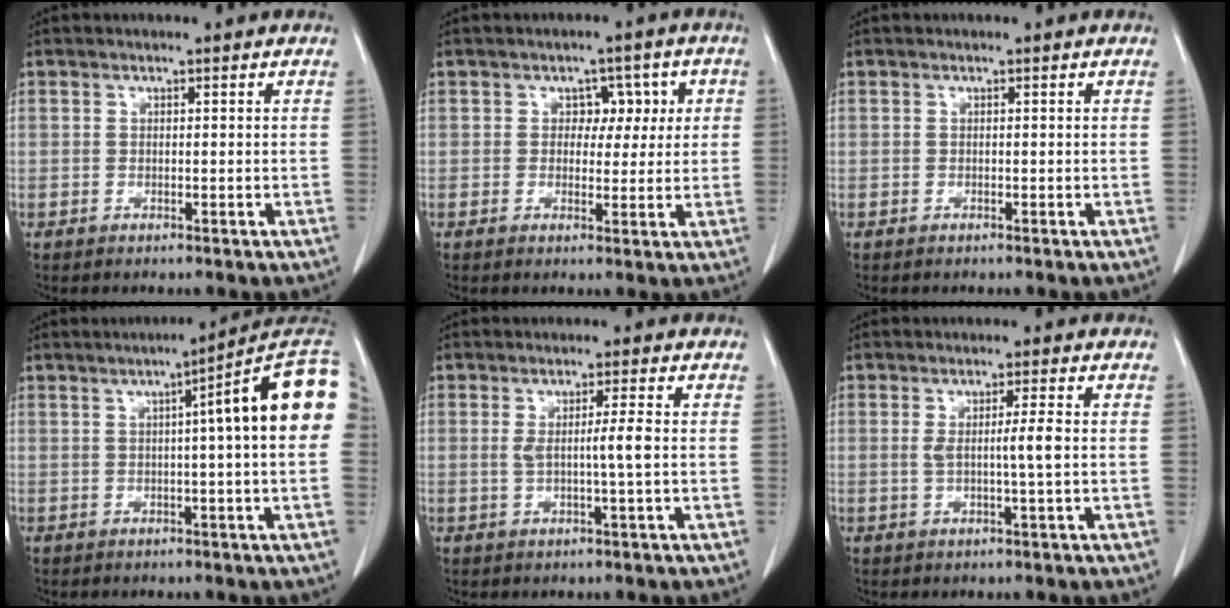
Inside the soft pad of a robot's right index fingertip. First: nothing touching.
{"total": 4.5, "force": [0.9, 3.3, 2.9], "torque": [-0.023, 0.019, 0.013]}
{"total": 0.0}
{"total": 12.7, "force": [2.6, 0.1, 12.5], "torque": [-0.156, 0.032, 0.021]}
{"total": 3.6, "force": [0.0, -0.6, 3.5], "torque": [-0.065, -0.005, 0.001]}
{"total": 3.5, "force": [0.1, -0.5, 3.5], "torque": [-0.064, -0.005, 0.002]}